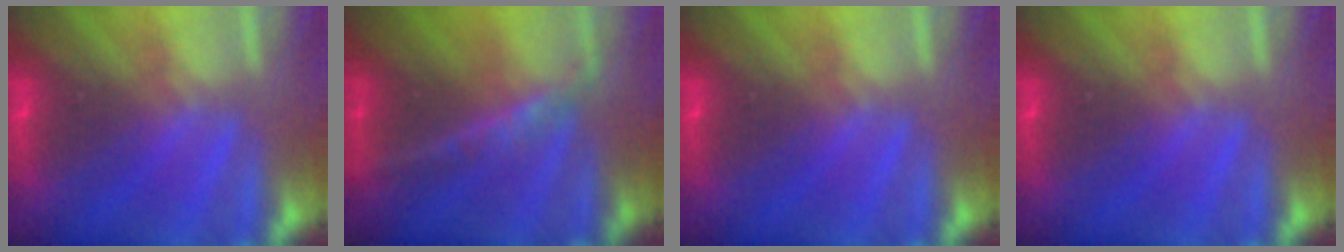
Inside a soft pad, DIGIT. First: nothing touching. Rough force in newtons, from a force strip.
{"total": 2.4}
{"total": 0.0}
{"total": 0.0}